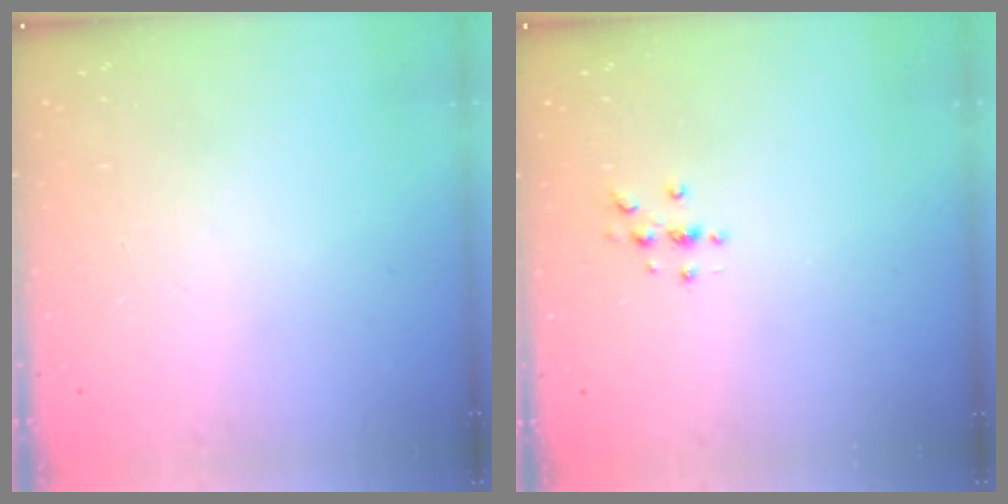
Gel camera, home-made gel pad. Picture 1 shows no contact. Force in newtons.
{"total": 2.7, "press": 2.7, "slide": 0.3}